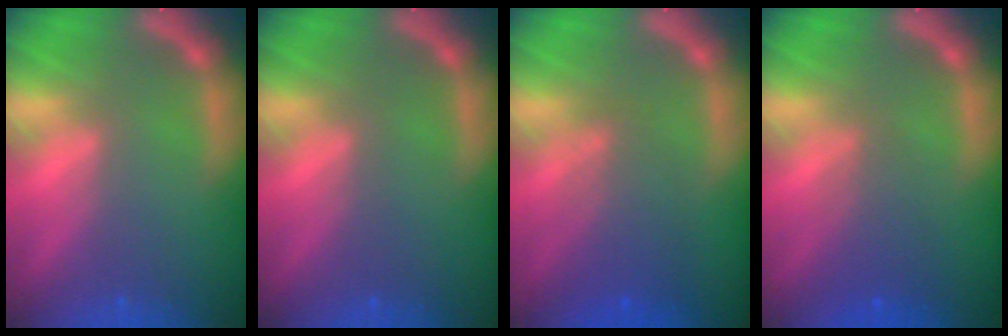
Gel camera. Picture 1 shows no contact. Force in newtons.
{"total": 0.0}
{"total": 4.6}
{"total": 3.0}